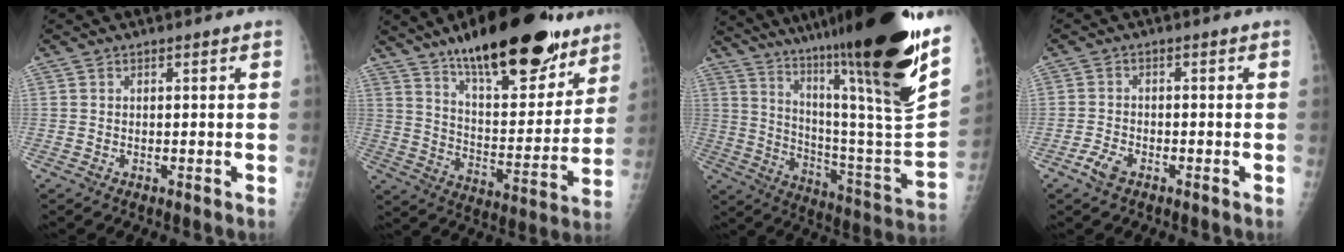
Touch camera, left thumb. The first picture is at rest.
{"total": 26.2, "force": [18.2, 9.0, 16.6], "torque": [-0.210, -0.080, 0.283]}
{"total": 36.3, "force": [24.3, 3.2, 26.8], "torque": [-0.348, -0.113, 0.372]}
{"total": 3.0, "force": [-1.9, 1.5, 1.8], "torque": [-0.040, 0.006, -0.036]}